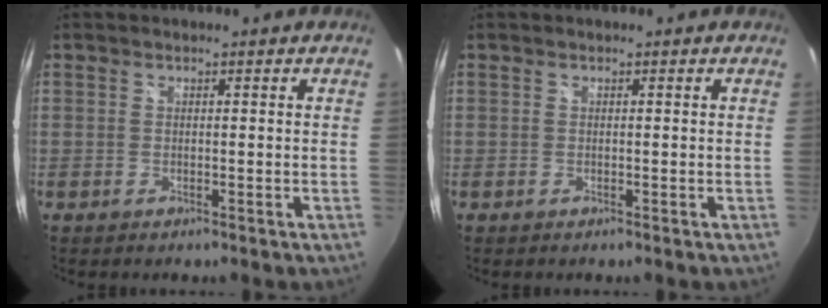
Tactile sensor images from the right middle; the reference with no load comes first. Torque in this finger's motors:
{"motor_torque": [-0.99, -1.15, 0.00, 0.01]}